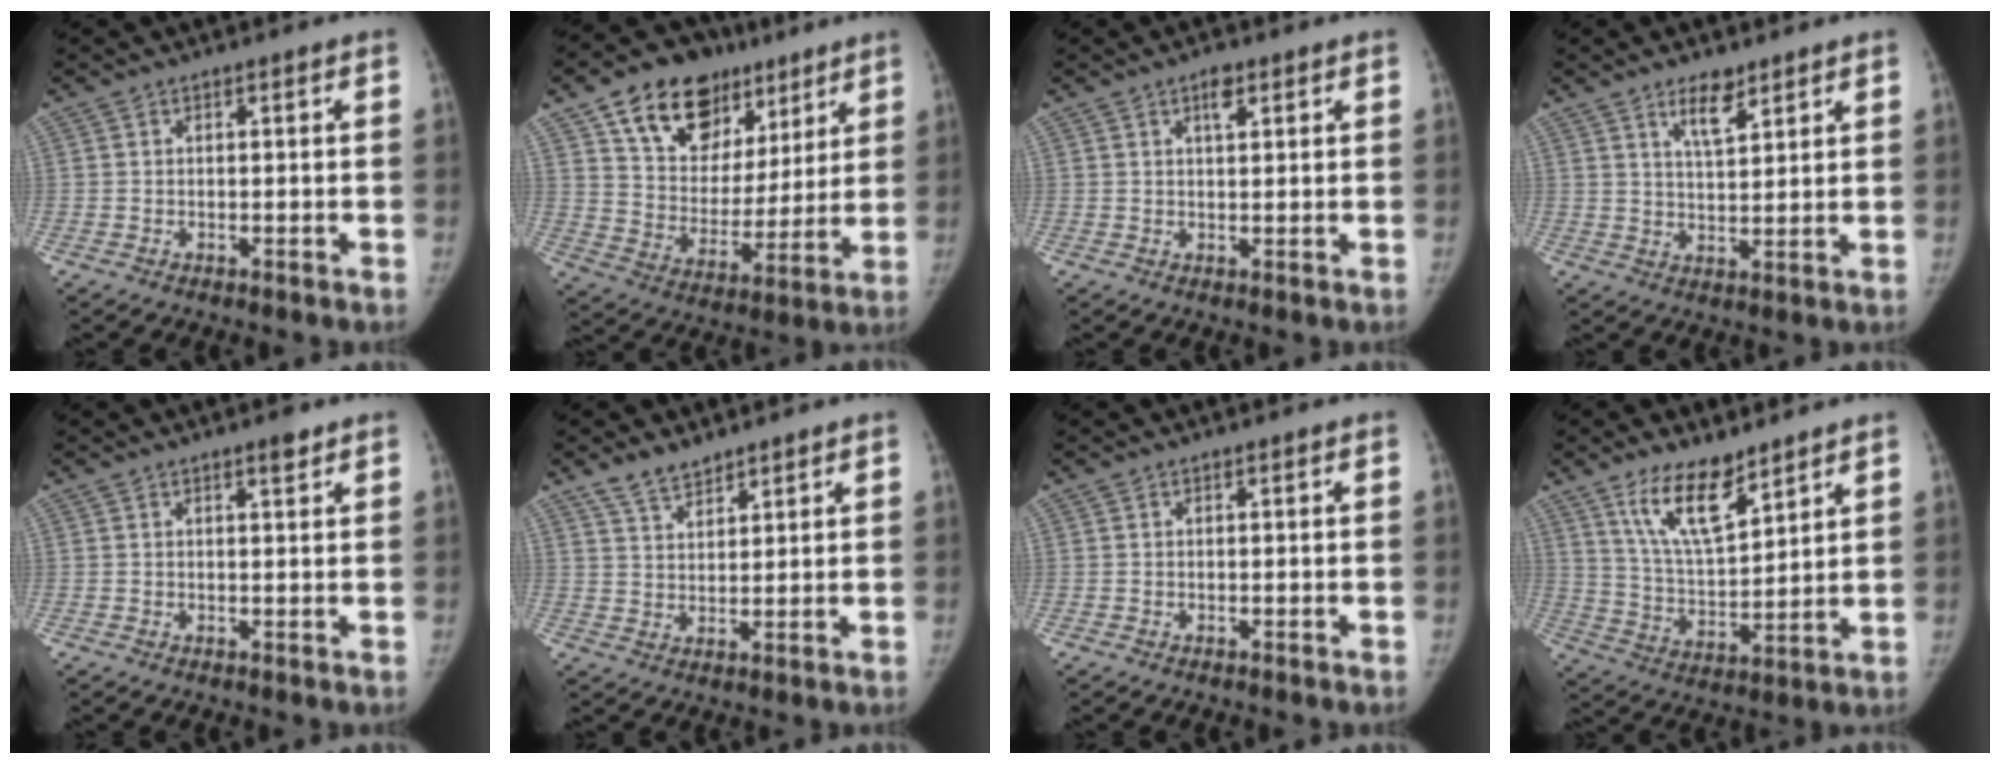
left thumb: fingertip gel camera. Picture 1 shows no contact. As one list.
[{"total": 20.6, "force": [11.7, 13.6, 10.0], "torque": [-0.113, -0.031, 0.197]}, {"total": 2.7, "force": [1.5, 1.2, 1.9], "torque": [-0.022, -0.004, 0.023]}, {"total": 5.5, "force": [3.7, 2.0, 3.5], "torque": [-0.043, -0.029, 0.066]}, {"total": 1.9, "force": [1.4, 0.5, 1.3], "torque": [-0.016, -0.008, 0.020]}, {"total": 5.2, "force": [4.2, 2.3, 2.0], "torque": [-0.022, -0.024, 0.085]}, {"total": 0.0}, {"total": 12.0, "force": [8.2, 4.4, 7.6], "torque": [-0.113, -0.056, 0.162]}]